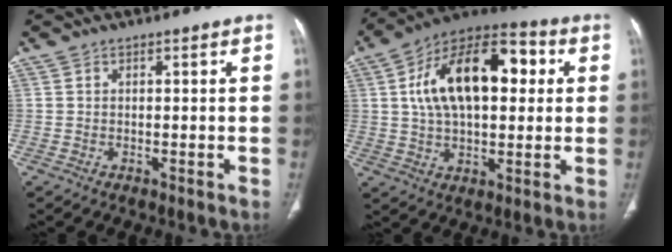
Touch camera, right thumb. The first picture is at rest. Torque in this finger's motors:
{"motor_torque": [2.07, 2.50, 0.88, -0.45, 0.19]}